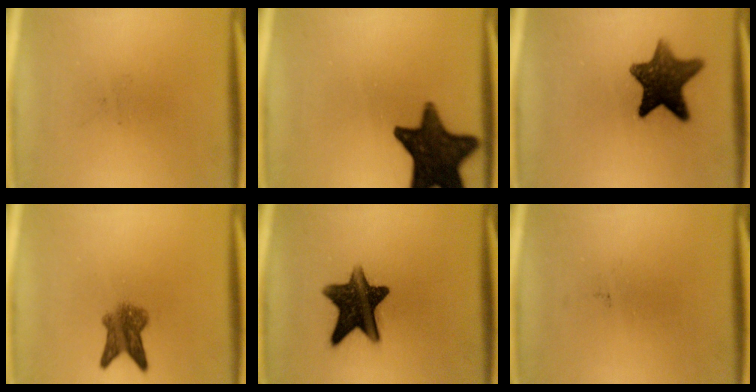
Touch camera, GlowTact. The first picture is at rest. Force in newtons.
{"total": 16.3}
{"total": 11.4}
{"total": 5.0}
{"total": 12.8}
{"total": 0.0}